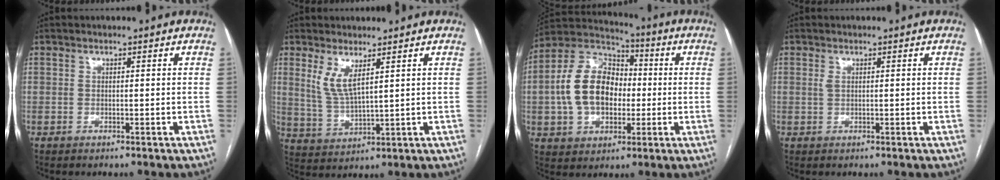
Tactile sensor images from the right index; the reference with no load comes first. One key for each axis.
{"total": 5.4, "fx": 2.8, "fy": 1.0, "fz": 4.5, "tx": -0.100, "ty": -0.010, "tz": 0.065}
{"total": 14.1, "fx": -0.7, "fy": 9.7, "fz": 10.3, "tx": -0.227, "ty": 0.039, "tz": -0.008}
{"total": 0.6, "fx": 0.3, "fy": 0.2, "fz": 0.5, "tx": -0.016, "ty": 0.000, "tz": 0.006}